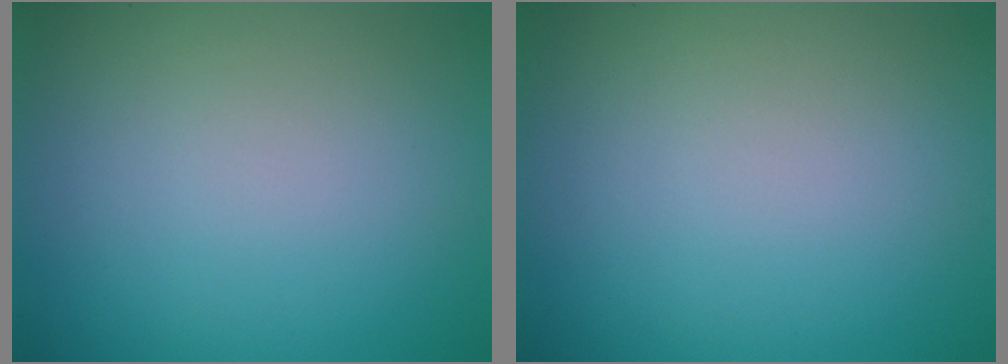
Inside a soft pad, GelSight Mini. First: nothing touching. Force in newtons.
{"total": 0.0}